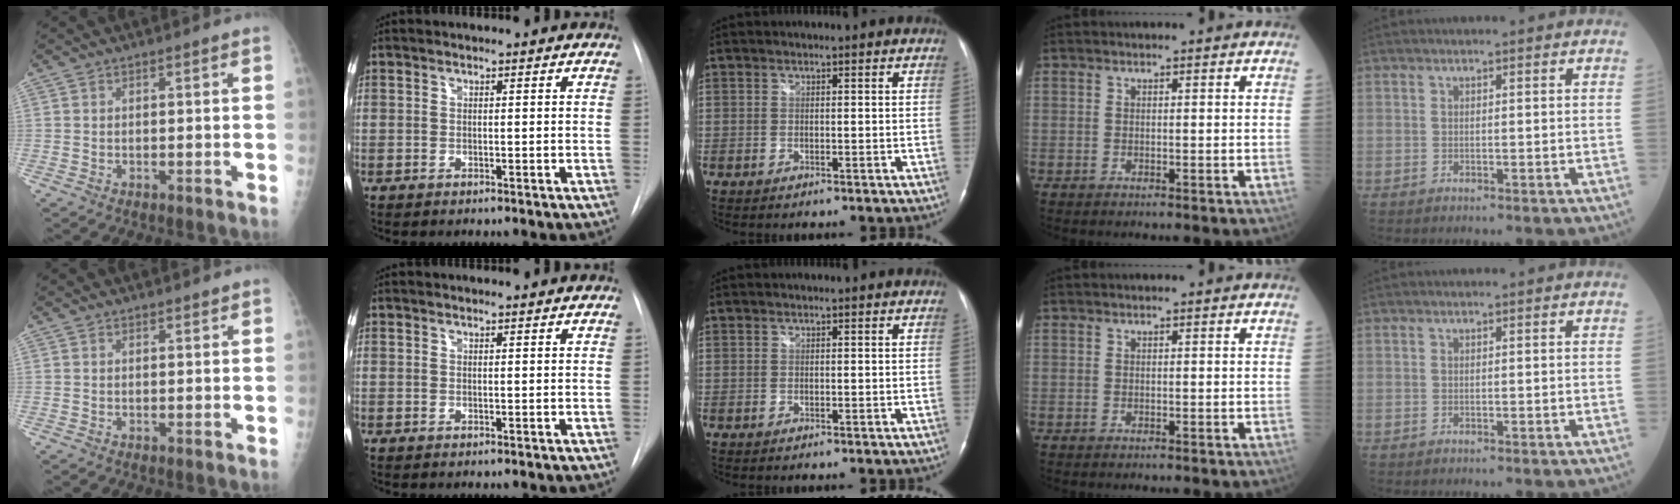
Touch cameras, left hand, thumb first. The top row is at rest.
{"thumb": {"total": 1.0, "force": [0.9, 0.3, 0.3], "torque": [-0.002, -0.004, 0.013]}, "index": {"total": 1.5, "force": [1.5, 0.0, 0.2], "torque": [-0.010, 0.010, 0.018]}}